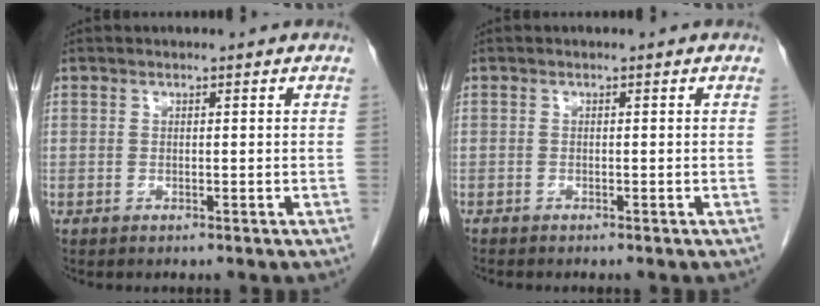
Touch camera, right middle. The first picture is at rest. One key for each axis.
{"total": 0.7, "fx": -0.7, "fy": 0.1, "fz": 0.3, "tx": -0.006, "ty": -0.001, "tz": -0.012}